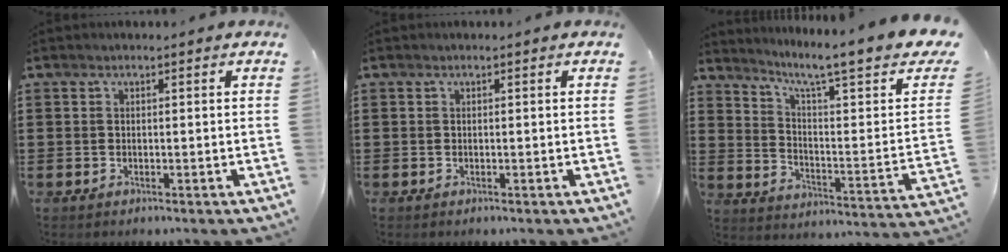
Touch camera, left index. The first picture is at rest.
{"total": 0.0}
{"total": 7.8, "force": [5.8, 0.0, 5.2], "torque": [-0.100, -0.046, 0.083]}